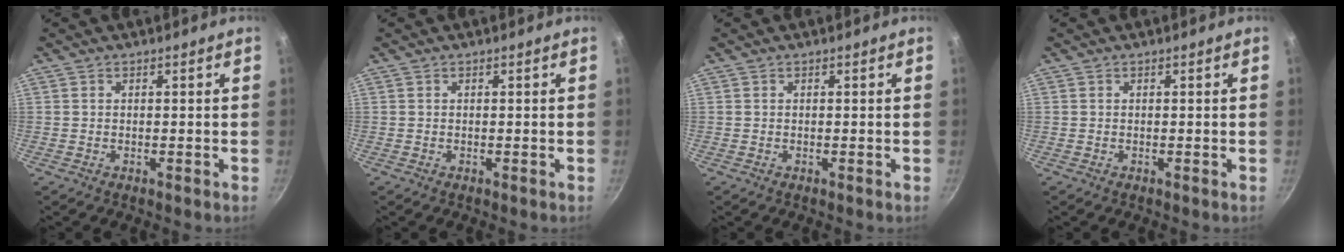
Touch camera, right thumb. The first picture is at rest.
{"total": 0.0}
{"total": 0.0}
{"total": 0.0}